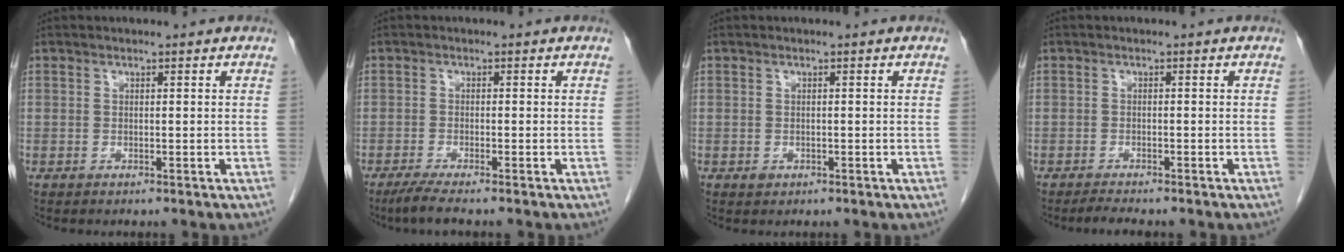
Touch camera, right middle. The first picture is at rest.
{"total": 3.0, "force": [-2.4, -0.2, 1.8], "torque": [-0.041, -0.009, -0.049]}
{"total": 0.8, "force": [-0.4, 0.7, 0.4], "torque": [-0.006, 0.001, -0.002]}
{"total": 2.2, "force": [-2.0, 0.1, 0.9], "torque": [-0.022, -0.007, -0.032]}